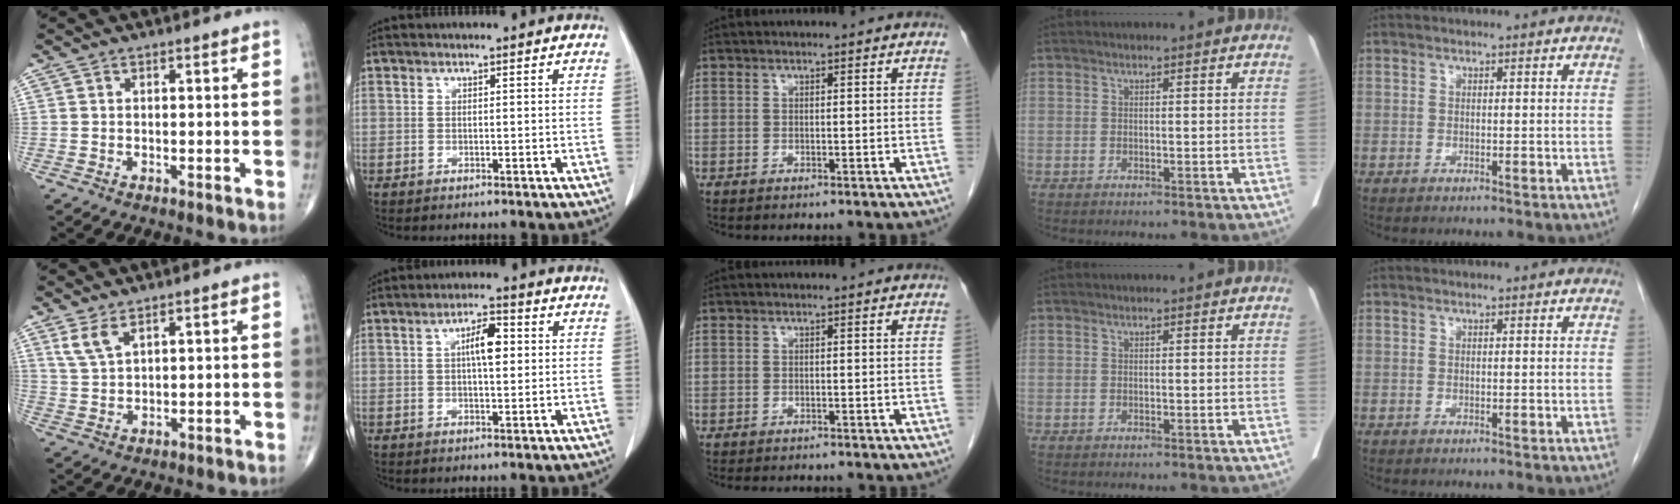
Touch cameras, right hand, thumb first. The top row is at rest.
{"thumb": {"total": 4.1, "force": [2.6, 1.6, 2.8], "torque": [-0.060, -0.008, 0.062]}, "index": {"total": 5.7, "force": [1.2, 2.0, 5.1], "torque": [-0.088, 0.011, 0.020]}, "middle": {"total": 2.9, "force": [-2.6, 0.7, 0.9], "torque": [-0.009, -0.006, -0.035]}}